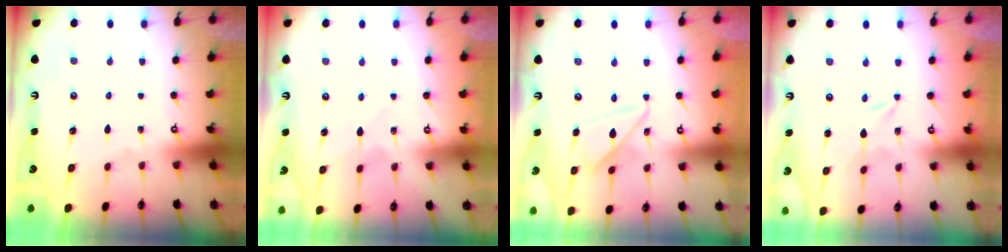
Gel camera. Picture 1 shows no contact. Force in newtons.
{"total": 1.6, "press": 1.5, "slide": 0.3}
{"total": 10.2, "press": 10.1, "slide": 0.9}
{"total": 0.0}